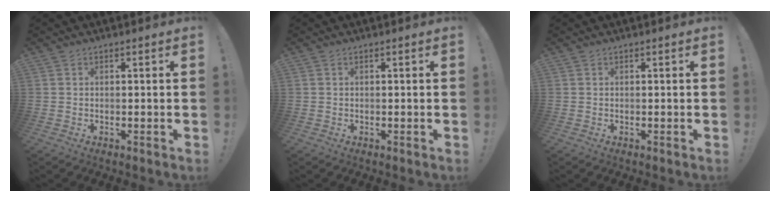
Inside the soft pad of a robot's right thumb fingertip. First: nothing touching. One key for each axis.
{"total": 0.0}
{"total": 0.0}